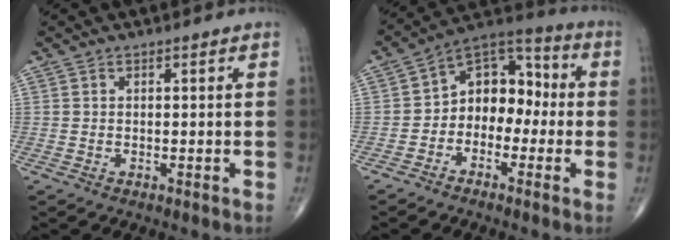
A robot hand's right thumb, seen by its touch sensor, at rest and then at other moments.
{"total": 11.0, "force": [-1.5, 8.0, 7.4], "torque": [-0.073, 0.047, -0.045]}